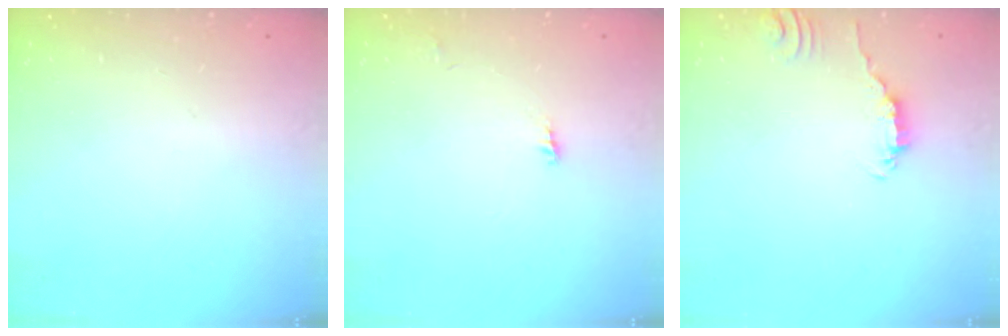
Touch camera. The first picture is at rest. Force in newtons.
{"total": 2.9, "press": 2.9, "slide": 0.3}
{"total": 2.6, "press": 2.6, "slide": 0.4}